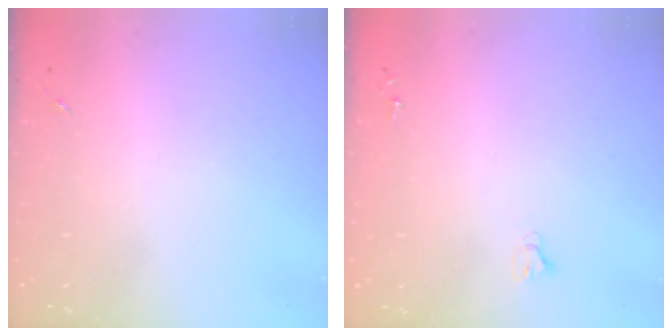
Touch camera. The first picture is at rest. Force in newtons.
{"total": 2.4, "press": 2.4, "slide": 0.2}